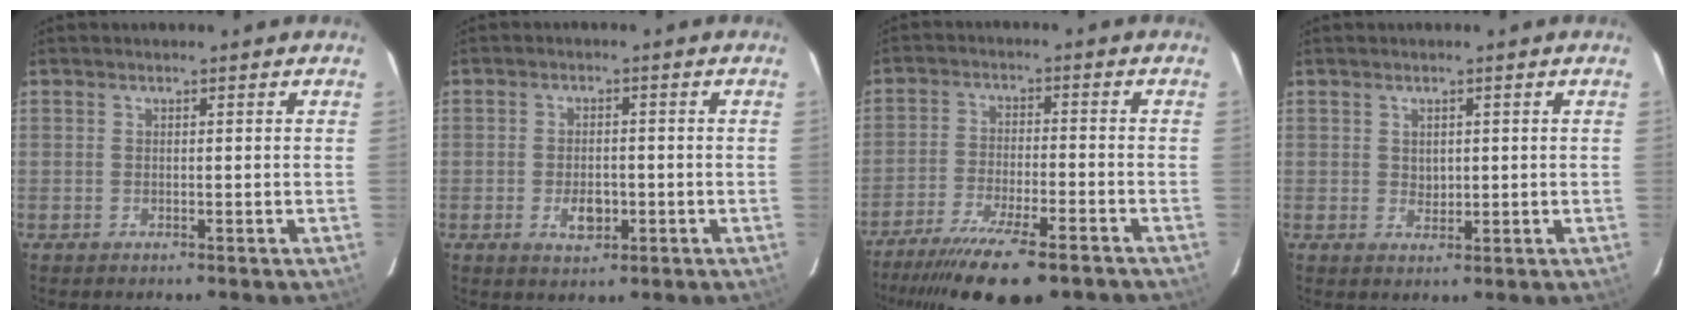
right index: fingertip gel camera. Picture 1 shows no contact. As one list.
[{"total": 4.7, "force": [-1.4, 2.9, 3.5], "torque": [-0.064, -0.004, -0.020]}, {"total": 17.5, "force": [-13.7, 4.0, 10.1], "torque": [-0.205, -0.040, -0.218]}, {"total": 1.9, "force": [0.5, 1.6, 0.9], "torque": [-0.011, 0.004, 0.012]}]